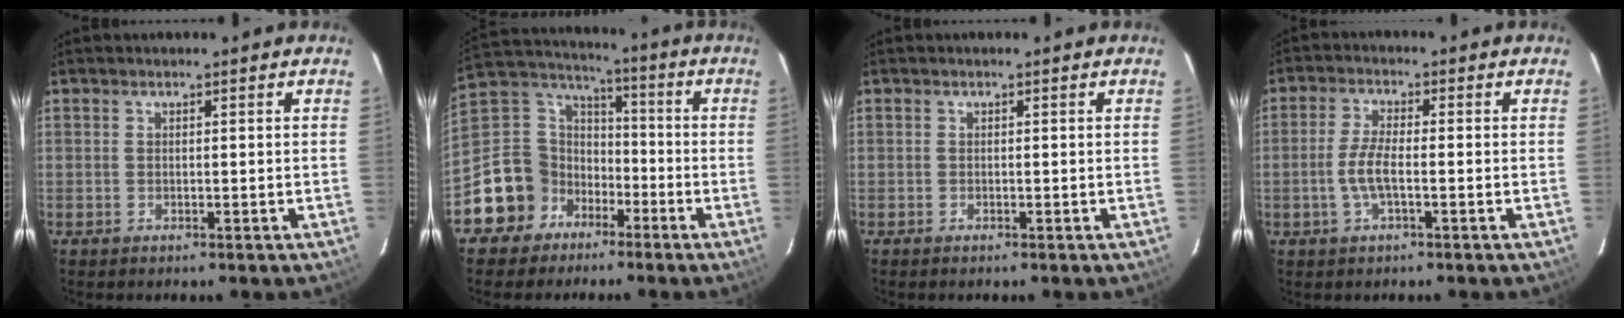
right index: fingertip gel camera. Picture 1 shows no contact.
{"total": 12.9, "force": [-6.7, 10.7, 2.6], "torque": [-0.079, 0.047, -0.115]}
{"total": 0.0}
{"total": 4.8, "force": [-1.4, 1.3, 4.4], "torque": [-0.094, 0.000, -0.027]}